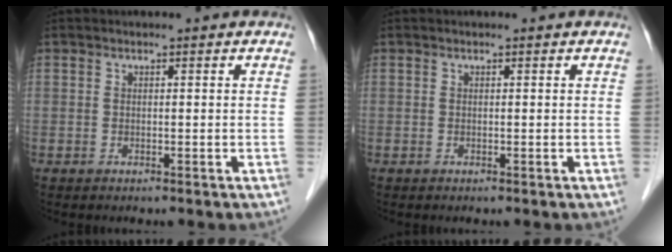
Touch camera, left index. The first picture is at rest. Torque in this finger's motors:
{"motor_torque": [0.00, 0.00, 0.00, 0.00]}